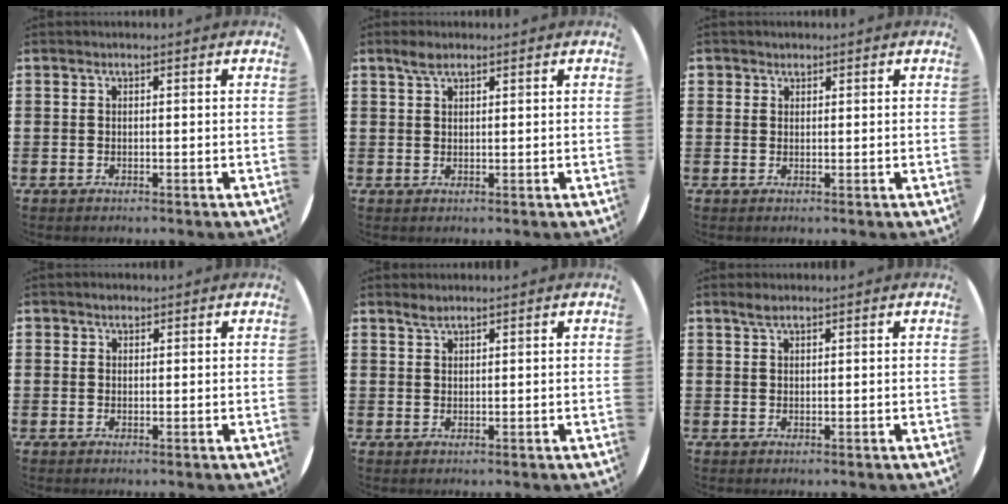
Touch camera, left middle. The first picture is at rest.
{"total": 1.9, "force": [1.4, 0.7, 1.0], "torque": [-0.023, 0.004, 0.026]}
{"total": 1.0, "force": [0.8, 0.5, 0.0], "torque": [-0.001, 0.002, 0.017]}
{"total": 1.0, "force": [0.8, 0.6, 0.1], "torque": [0.005, 0.000, 0.013]}
{"total": 1.3, "force": [1.2, 0.2, 0.4], "torque": [-0.010, 0.002, 0.021]}
{"total": 1.3, "force": [1.0, 0.3, 0.8], "torque": [-0.016, 0.004, 0.018]}